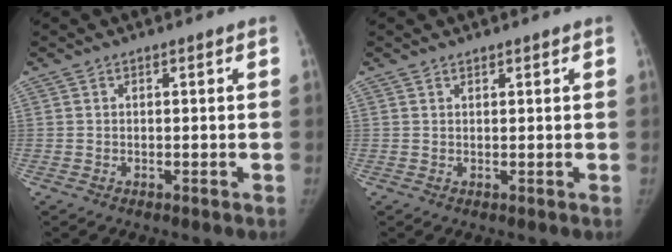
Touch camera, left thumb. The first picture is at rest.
{"total": 0.7, "force": [0.6, 0.2, 0.0], "torque": [0.004, -0.005, 0.010]}